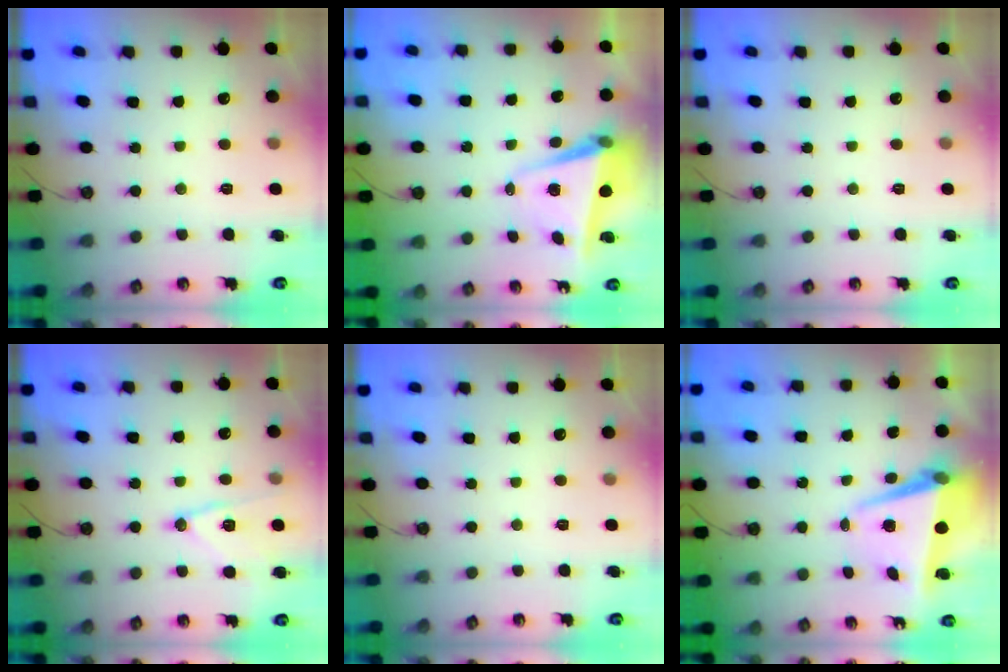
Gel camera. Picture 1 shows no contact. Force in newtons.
{"total": 6.1, "press": 6.0, "slide": 1.3}
{"total": 0.0}
{"total": 12.6, "press": 12.6, "slide": 0.7}
{"total": 0.0}
{"total": 7.1, "press": 6.8, "slide": 1.9}